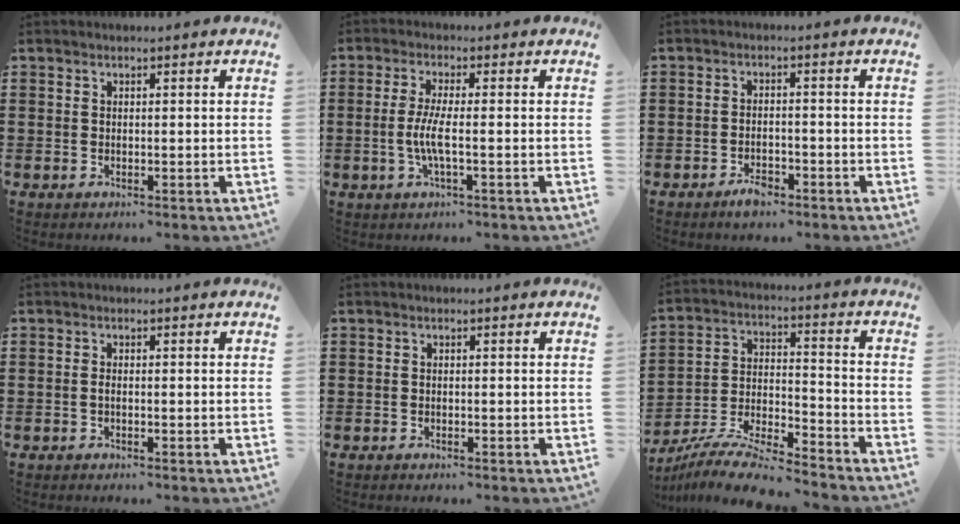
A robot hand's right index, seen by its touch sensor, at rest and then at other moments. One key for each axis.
{"total": 4.7, "fx": -0.9, "fy": 0.6, "fz": 4.5, "tx": -0.103, "ty": -0.008, "tz": -0.027}
{"total": 2.6, "fx": -1.8, "fy": 1.1, "fz": 1.5, "tx": -0.027, "ty": 0.004, "tz": -0.035}
{"total": 0.7, "fx": -0.3, "fy": 0.0, "fz": 0.6, "tx": -0.015, "ty": -0.005, "tz": -0.004}
{"total": 0.0}
{"total": 9.5, "fx": -8.9, "fy": 0.7, "fz": 3.3, "tx": -0.066, "ty": 0.010, "tz": -0.179}